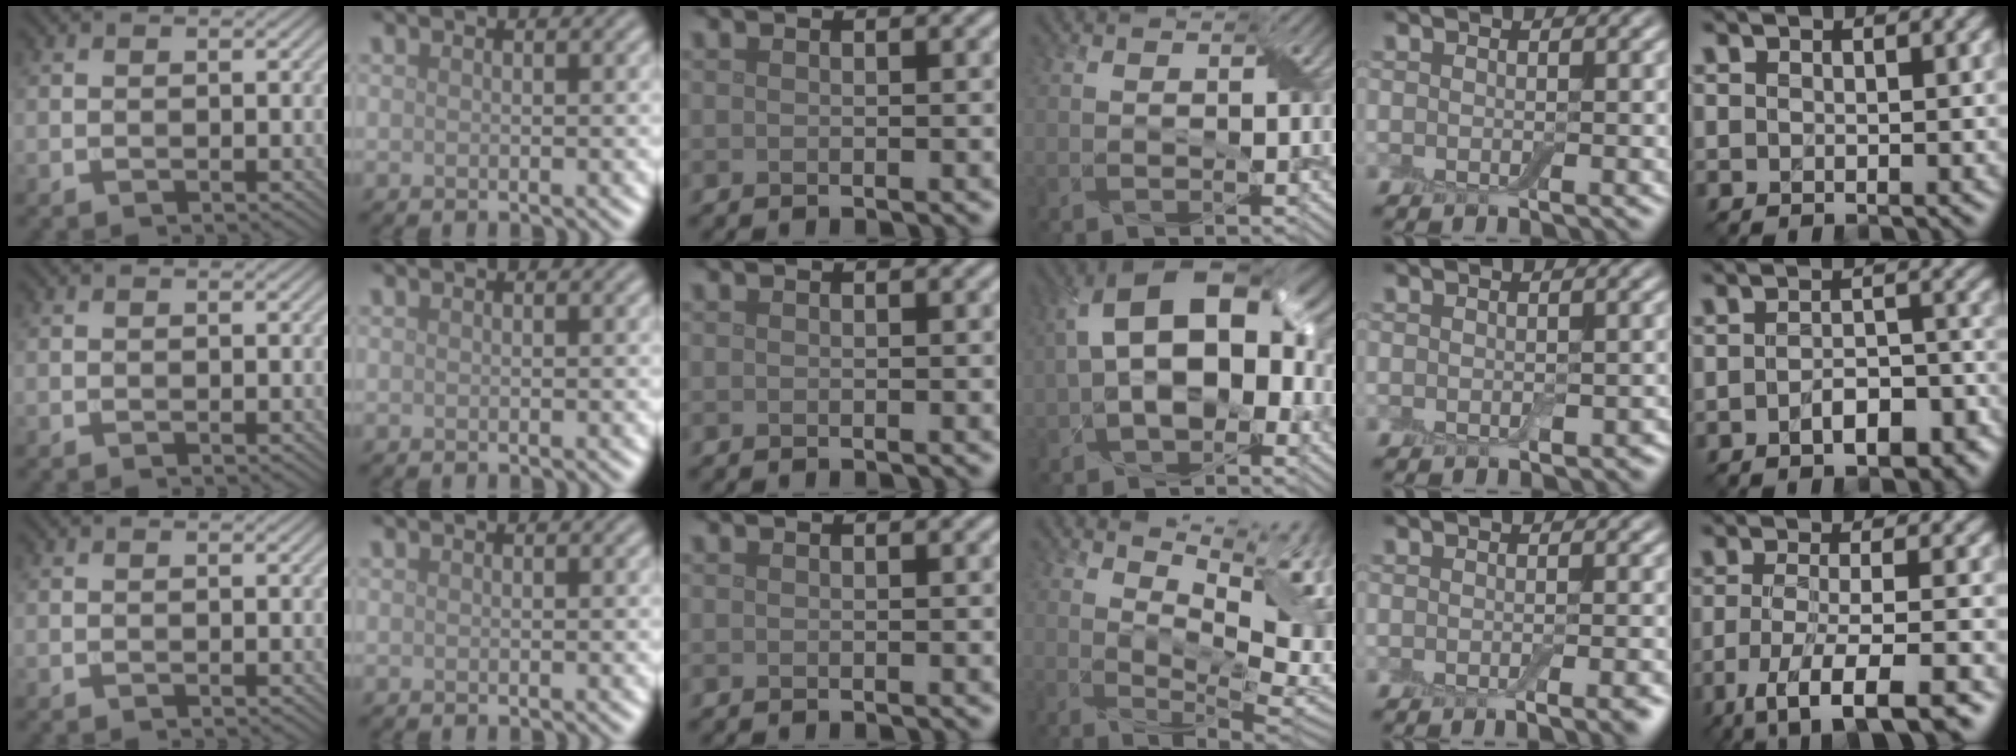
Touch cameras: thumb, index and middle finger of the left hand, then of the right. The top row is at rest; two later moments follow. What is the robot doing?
{"motion": "peel", "object": "aluminum foil"}